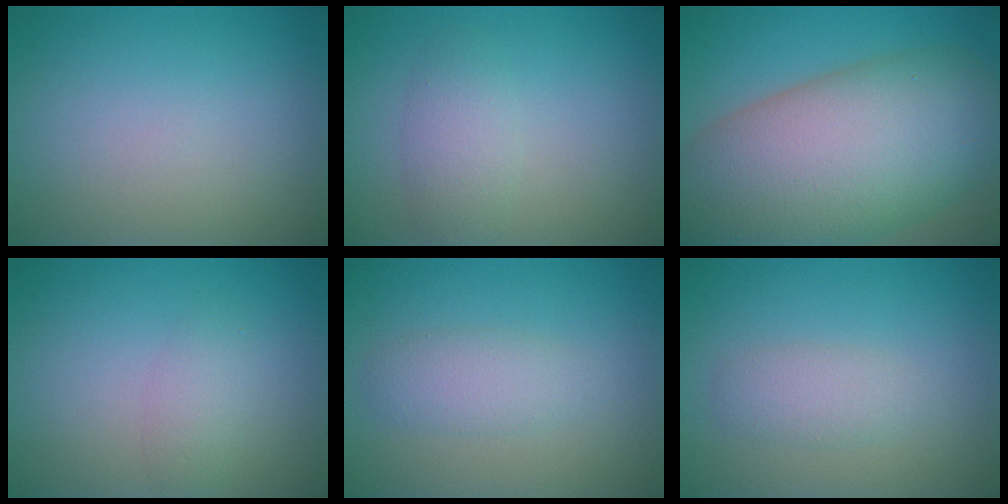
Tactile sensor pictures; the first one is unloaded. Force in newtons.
{"total": 2.5, "press": 2.5, "slide": 0.2}
{"total": 15.7, "press": 15.7, "slide": 0.8}
{"total": 1.6, "press": 1.6, "slide": 0.1}
{"total": 2.4, "press": 2.4, "slide": 0.1}
{"total": 2.1, "press": 2.1, "slide": 0.0}